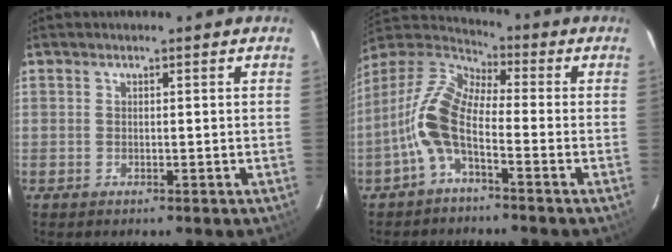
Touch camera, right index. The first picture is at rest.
{"total": 10.7, "force": [-3.9, 4.4, 8.9], "torque": [-0.194, 0.014, -0.086]}